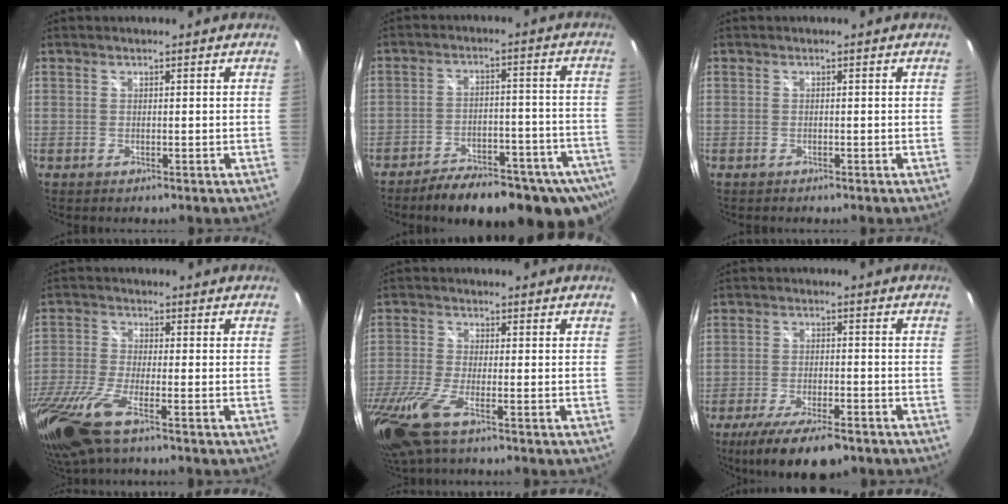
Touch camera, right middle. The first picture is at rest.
{"total": 22.2, "force": [-17.0, 8.0, 11.8], "torque": [-0.166, -0.014, -0.207]}
{"total": 0.0}
{"total": 13.5, "force": [-8.8, 2.6, 10.0], "torque": [-0.226, -0.057, -0.171]}
{"total": 11.9, "force": [-7.3, 2.6, 9.1], "torque": [-0.211, -0.054, -0.143]}
{"total": 12.4, "force": [-8.9, 3.5, 7.9], "torque": [-0.167, -0.036, -0.149]}